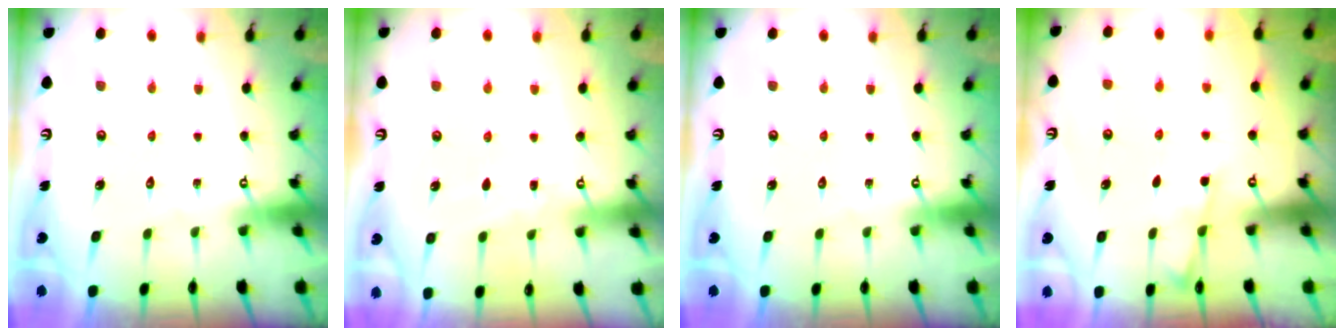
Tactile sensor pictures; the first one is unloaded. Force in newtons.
{"total": 3.2, "press": 3.2, "slide": 0.4}
{"total": 0.0}
{"total": 2.3, "press": 2.3, "slide": 0.4}